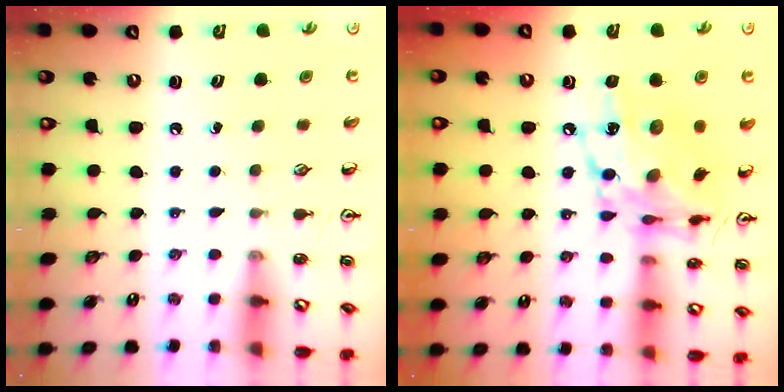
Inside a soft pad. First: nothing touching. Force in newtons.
{"total": 16.0, "press": 16.0, "slide": 1.5}